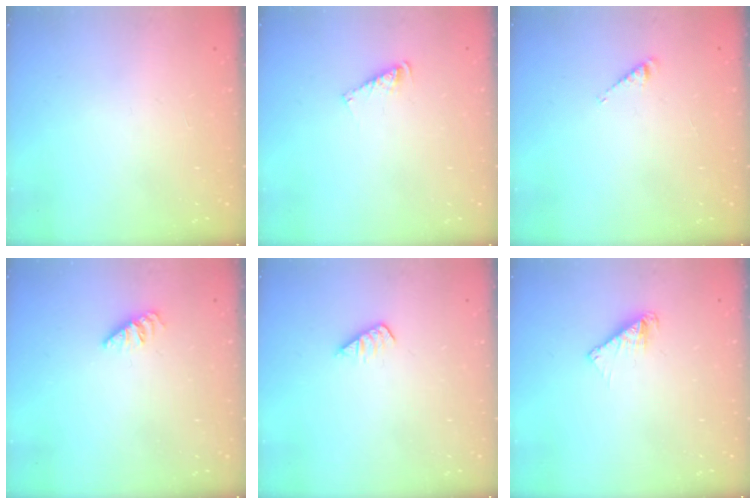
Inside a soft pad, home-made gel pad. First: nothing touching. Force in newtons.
{"total": 4.5, "press": 4.5, "slide": 0.2}
{"total": 4.1, "press": 4.1, "slide": 0.6}
{"total": 0.0}
{"total": 1.6, "press": 1.5, "slide": 0.3}
{"total": 4.8, "press": 4.8, "slide": 0.4}